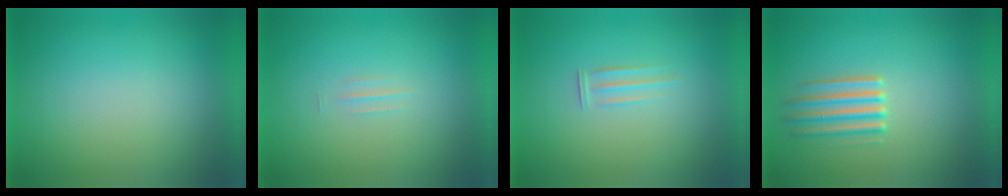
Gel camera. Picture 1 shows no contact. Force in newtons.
{"total": 1.2}
{"total": 1.6}
{"total": 2.5}